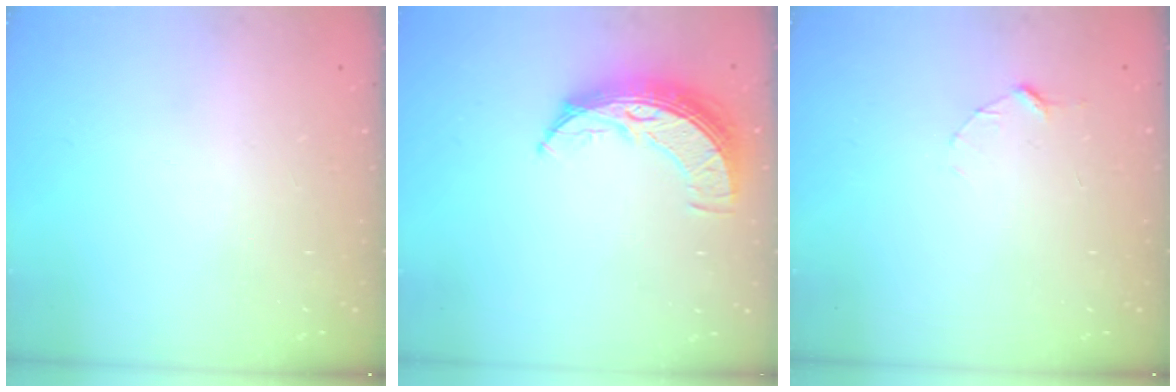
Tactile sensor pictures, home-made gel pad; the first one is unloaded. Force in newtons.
{"total": 9.4, "press": 9.4, "slide": 0.7}
{"total": 2.9, "press": 2.9, "slide": 0.3}